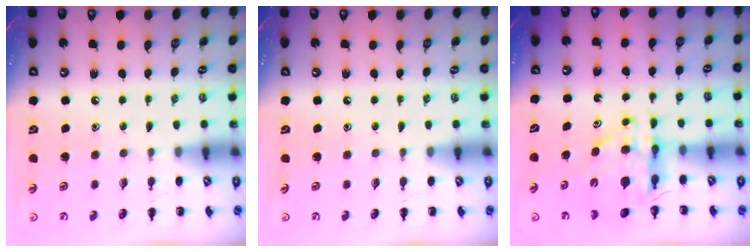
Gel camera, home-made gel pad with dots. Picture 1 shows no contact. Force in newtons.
{"total": 0.0}
{"total": 8.8, "press": 8.3, "slide": 3.0}